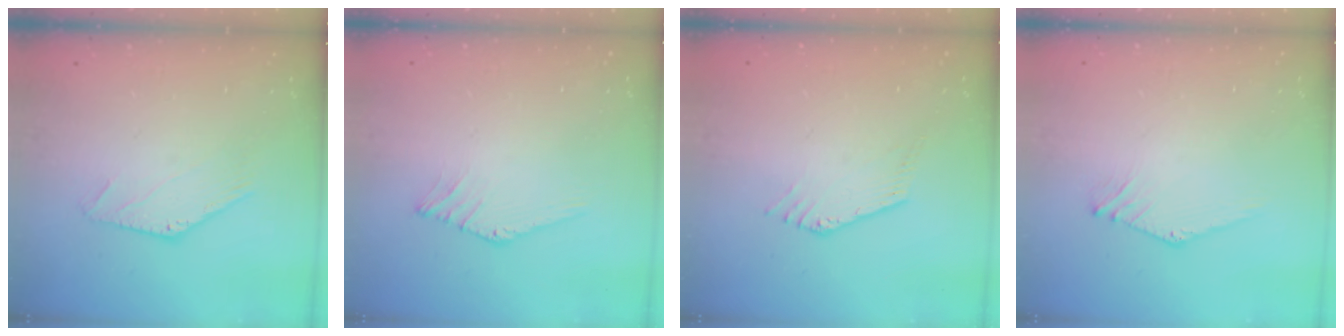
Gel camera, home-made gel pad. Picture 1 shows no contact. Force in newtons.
{"total": 0.9, "press": 0.8, "slide": 0.4}
{"total": 0.5, "press": 0.3, "slide": 0.4}
{"total": 0.0}